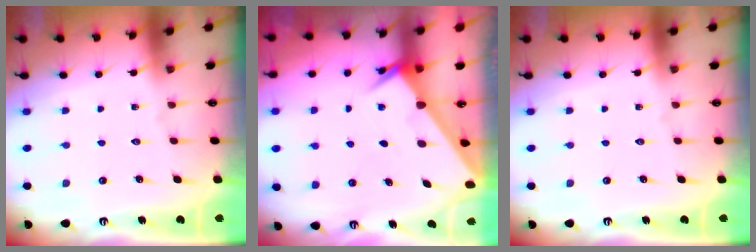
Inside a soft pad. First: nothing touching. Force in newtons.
{"total": 2.2, "press": 2.2, "slide": 0.1}
{"total": 0.0}